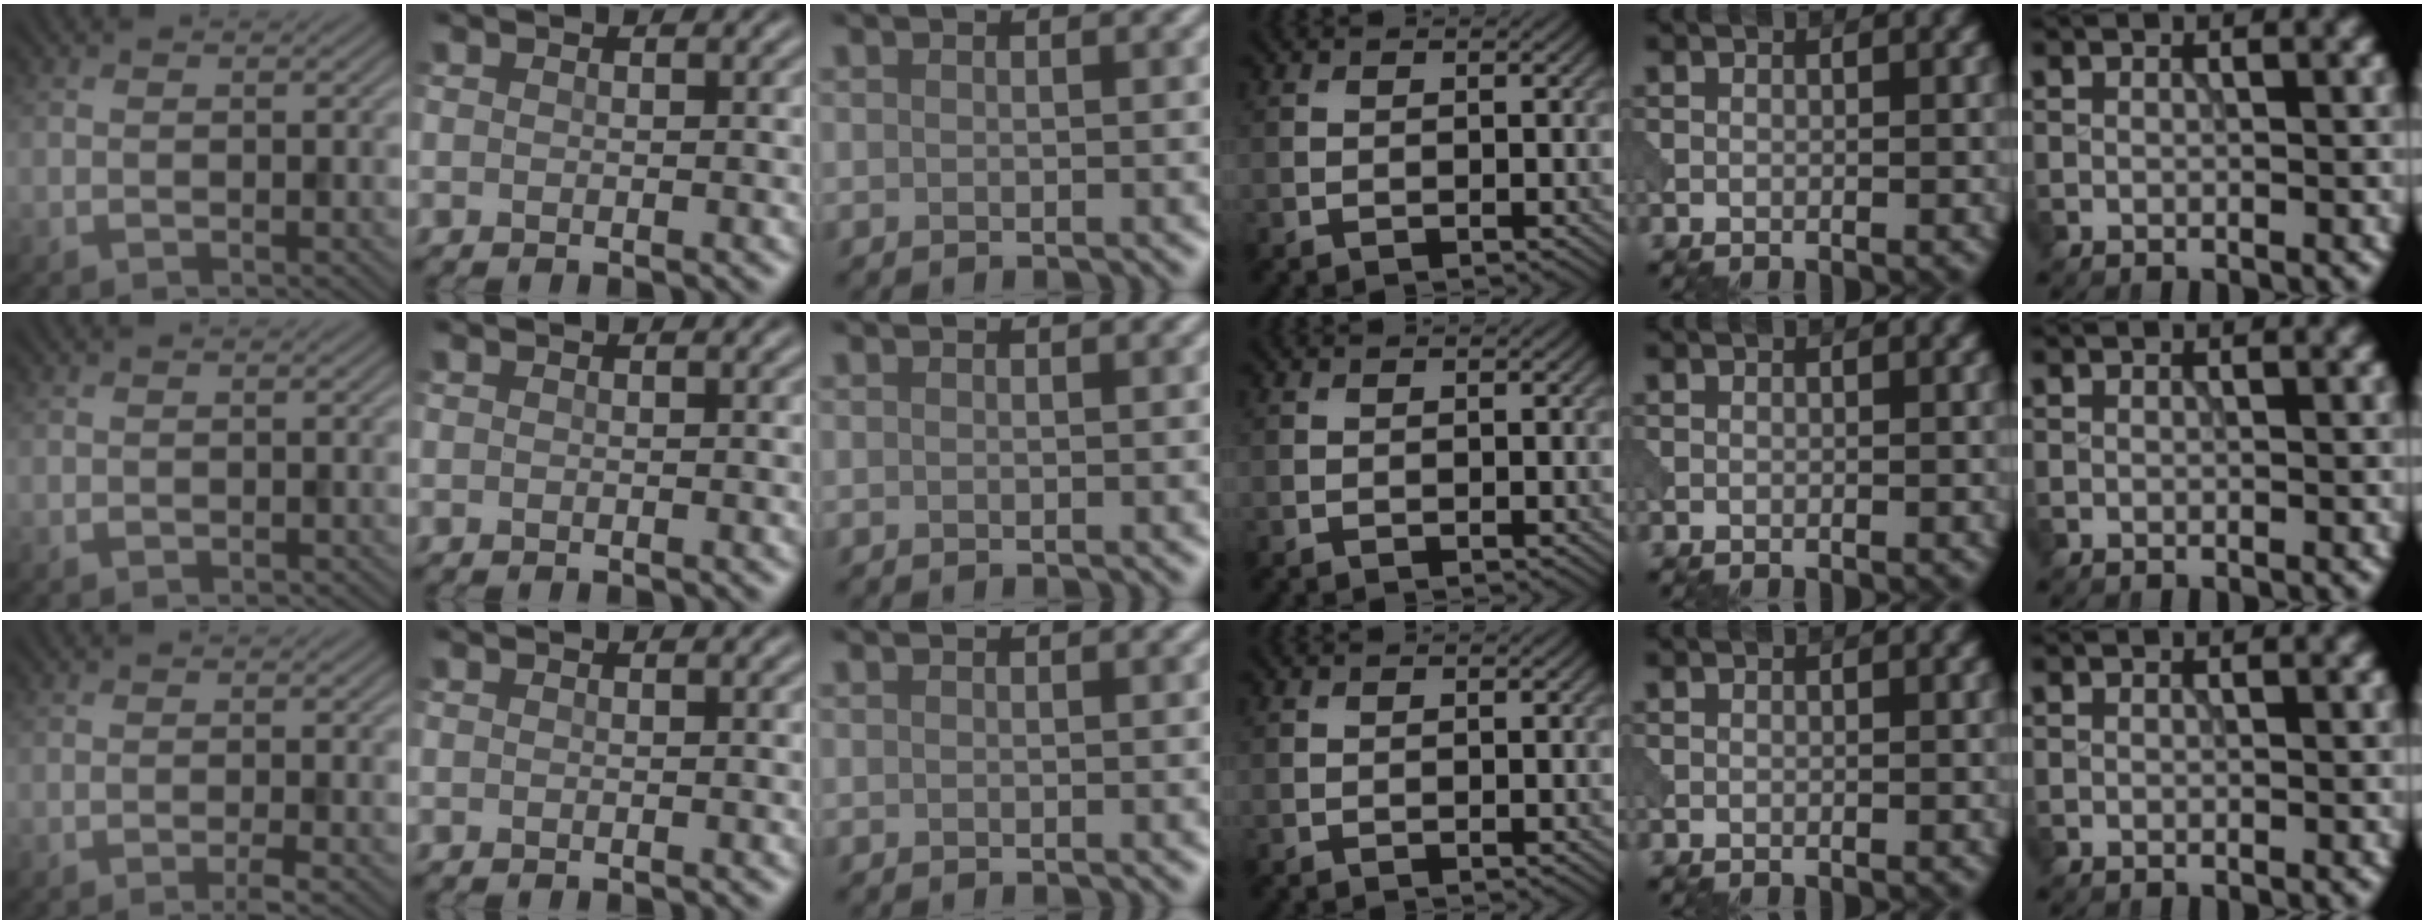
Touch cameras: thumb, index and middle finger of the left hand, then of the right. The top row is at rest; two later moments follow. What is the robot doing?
{"motion": "open", "object": "sandwich press"}